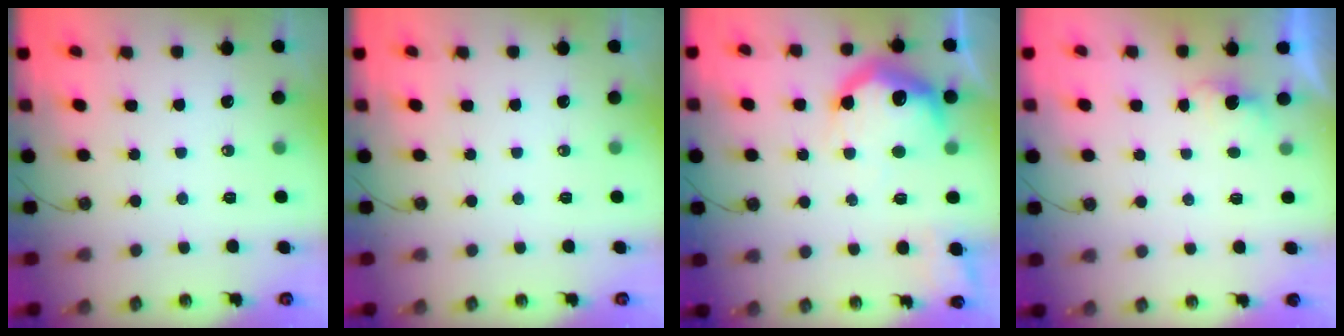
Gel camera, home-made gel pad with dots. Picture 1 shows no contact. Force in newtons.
{"total": 0.0}
{"total": 20.4, "press": 20.3, "slide": 1.4}
{"total": 1.7, "press": 1.5, "slide": 0.8}